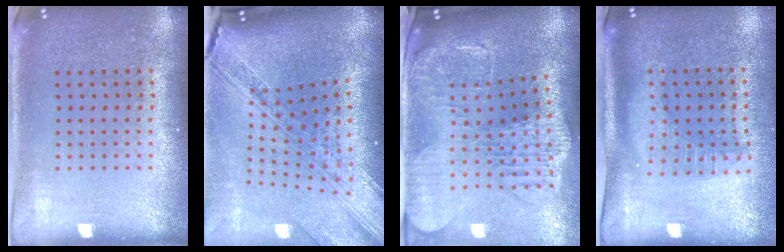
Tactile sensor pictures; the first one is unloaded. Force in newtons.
{"total": 4.1, "press": 3.0, "slide": 2.8}
{"total": 3.0, "press": 2.5, "slide": 1.6}
{"total": 1.9, "press": 1.5, "slide": 1.1}